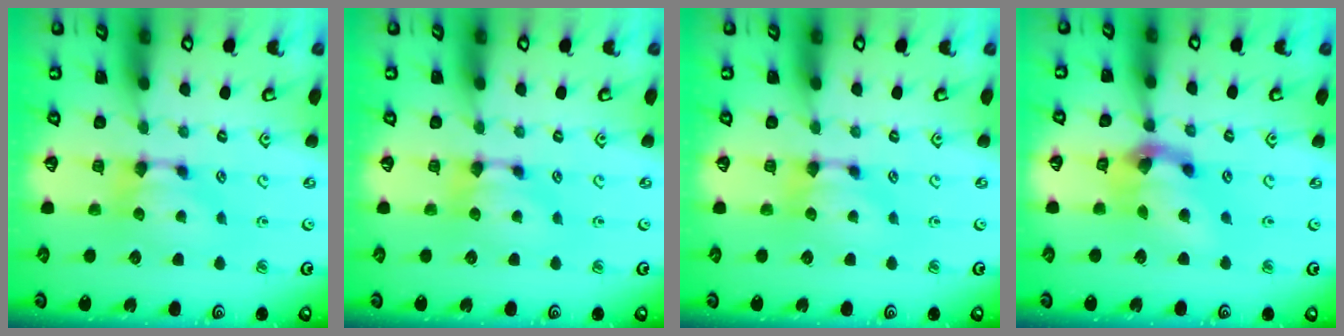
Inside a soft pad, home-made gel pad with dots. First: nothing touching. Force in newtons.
{"total": 0.0}
{"total": 0.0}
{"total": 6.5, "press": 6.0, "slide": 2.3}